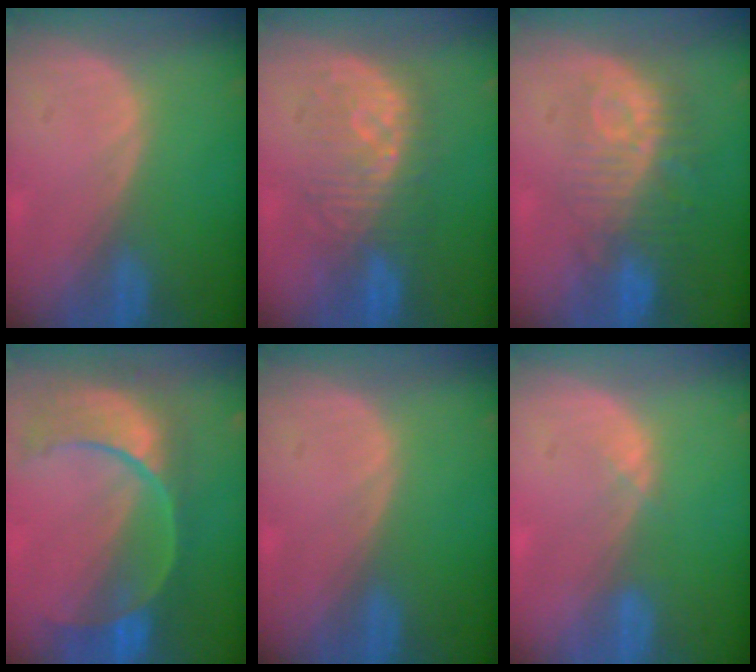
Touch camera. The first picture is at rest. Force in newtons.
{"total": 8.2, "press": 8.2, "slide": 0.5}
{"total": 9.7, "press": 8.8, "slide": 4.0}
{"total": 11.1, "press": 9.4, "slide": 6.0}
{"total": 0.0}
{"total": 0.9, "press": 0.9, "slide": 0.3}